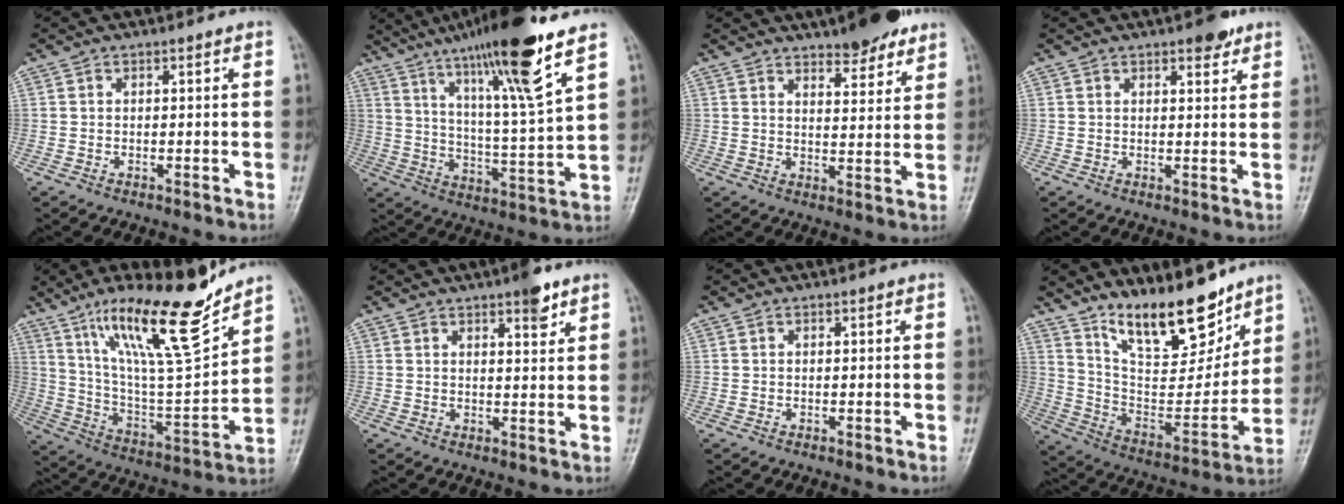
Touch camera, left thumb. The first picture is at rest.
{"total": 19.4, "force": [12.4, 1.2, 14.9], "torque": [-0.237, -0.055, 0.205]}
{"total": 8.4, "force": [6.4, 2.7, 4.6], "torque": [-0.039, -0.042, 0.094]}
{"total": 3.8, "force": [2.6, 1.5, 2.4], "torque": [-0.020, -0.012, 0.034]}
{"total": 20.6, "force": [14.6, 3.4, 14.1], "torque": [-0.206, -0.083, 0.259]}
{"total": 4.5, "force": [3.0, 1.2, 3.1], "torque": [-0.034, -0.017, 0.041]}
{"total": 0.0}
{"total": 17.9, "force": [13.2, 6.3, 10.3], "torque": [-0.119, -0.087, 0.236]}